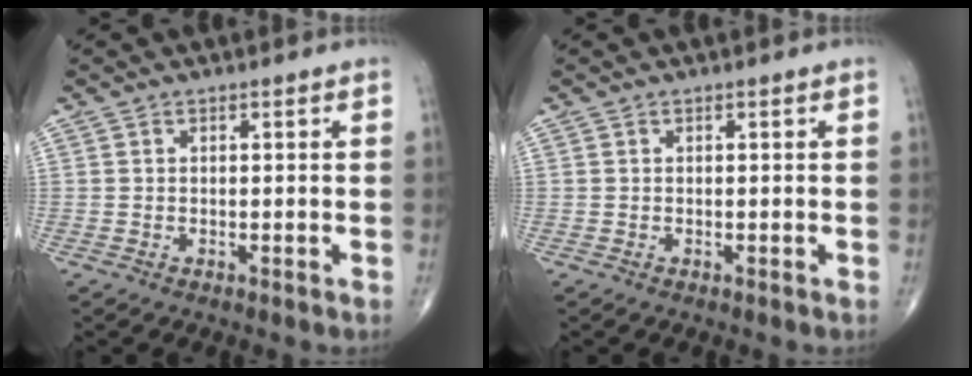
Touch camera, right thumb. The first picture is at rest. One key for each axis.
{"total": 0.0}